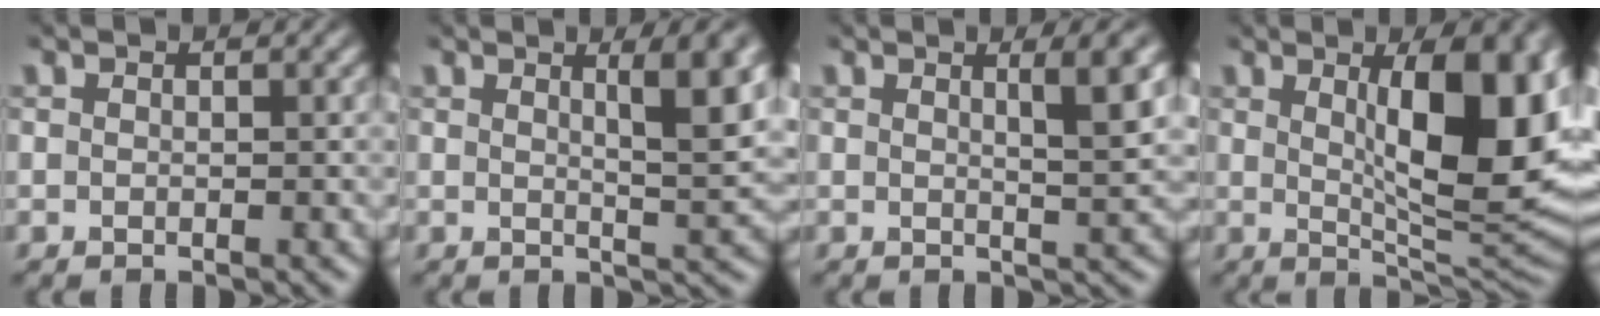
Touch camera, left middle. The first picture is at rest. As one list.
[{"total": 5.3, "force": [1.9, 1.2, 4.8], "torque": [-0.054, 0.002, 0.026]}, {"total": 3.9, "force": [1.5, 0.8, 3.5], "torque": [-0.038, 0.002, 0.019]}, {"total": 11.1, "force": [2.2, 3.6, 10.3], "torque": [-0.139, -0.008, 0.043]}]